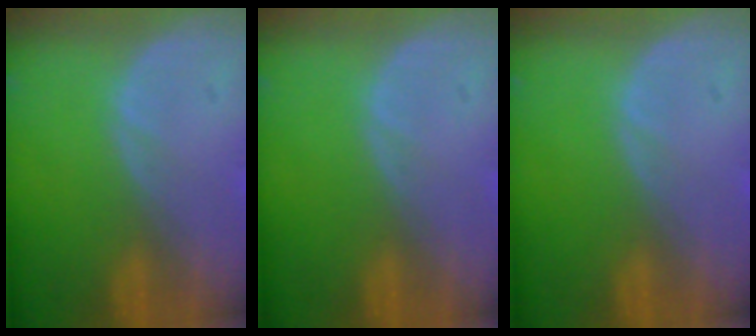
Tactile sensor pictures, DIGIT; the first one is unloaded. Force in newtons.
{"total": 0.0}
{"total": 0.0}